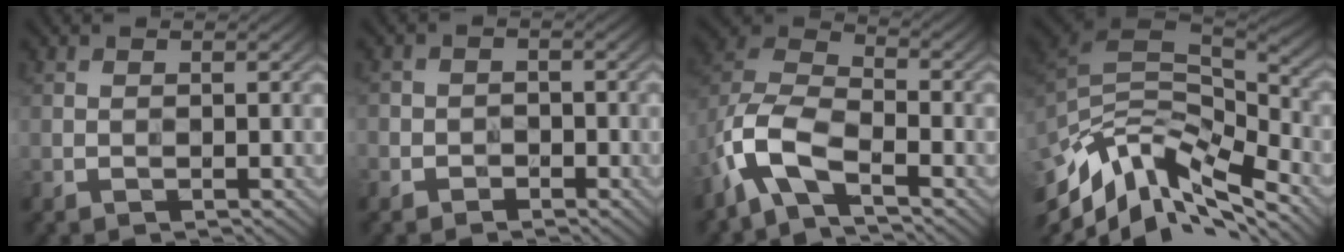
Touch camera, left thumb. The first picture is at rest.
{"total": 1.8, "force": [-1.2, 1.2, -0.3], "torque": [0.019, -0.001, -0.032]}
{"total": 8.5, "force": [-5.2, 3.3, 5.9], "torque": [-0.136, 0.002, -0.122]}
{"total": 12.9, "force": [-9.0, 4.6, 8.1], "torque": [-0.188, -0.006, -0.158]}